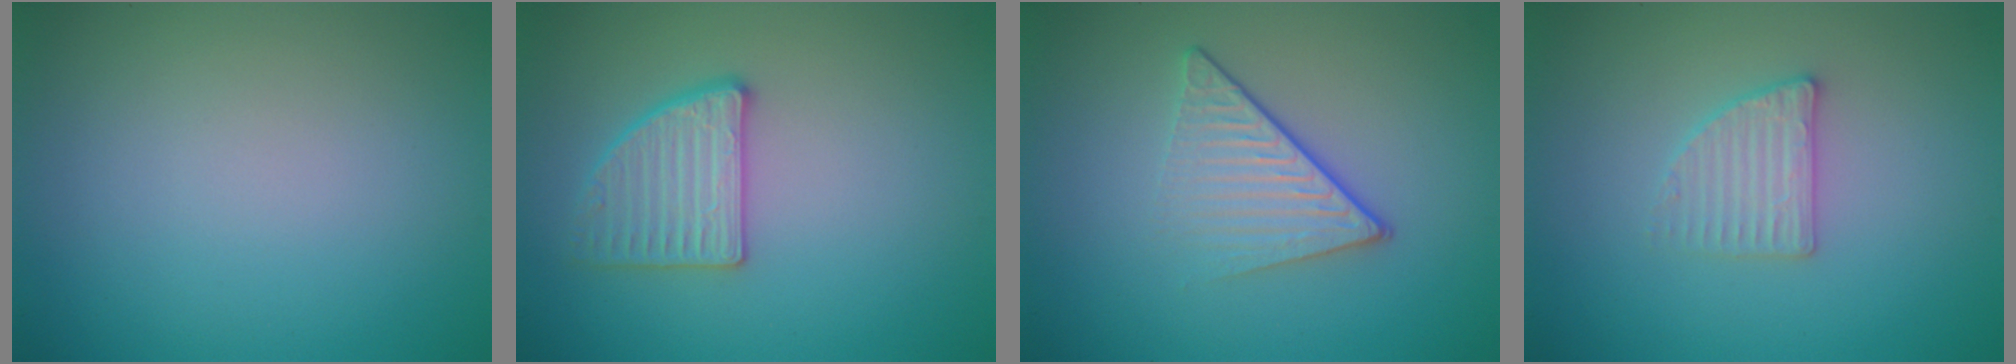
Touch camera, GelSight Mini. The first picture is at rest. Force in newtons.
{"total": 3.0, "press": 3.0, "slide": 0.6}
{"total": 4.2, "press": 2.7, "slide": 3.2}
{"total": 2.3, "press": 2.2, "slide": 0.5}